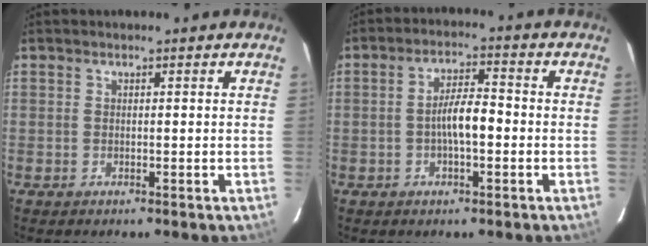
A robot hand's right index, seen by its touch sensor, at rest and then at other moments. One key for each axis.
{"total": 5.6, "fx": -1.3, "fy": 1.6, "fz": 5.2, "tx": -0.095, "ty": 0.010, "tz": -0.021}